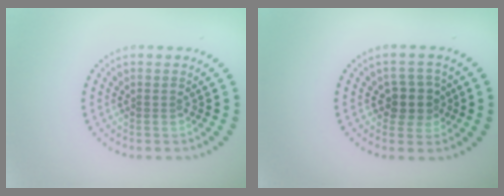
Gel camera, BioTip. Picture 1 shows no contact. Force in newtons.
{"total": 2.8, "press": 2.5, "slide": 1.2}